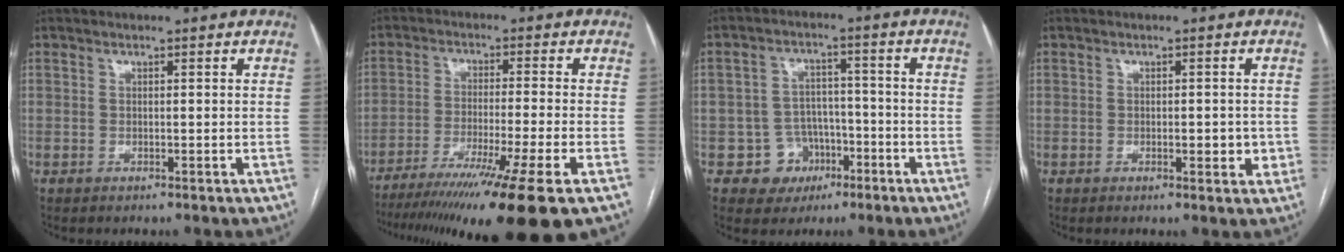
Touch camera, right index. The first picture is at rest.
{"total": 18.9, "force": [-13.4, -1.3, 13.3], "torque": [-0.177, -0.057, -0.216]}
{"total": 6.5, "force": [-2.9, 5.8, 0.5], "torque": [0.008, 0.016, -0.037]}
{"total": 3.2, "force": [-0.5, 1.4, 2.8], "torque": [-0.035, 0.000, -0.005]}